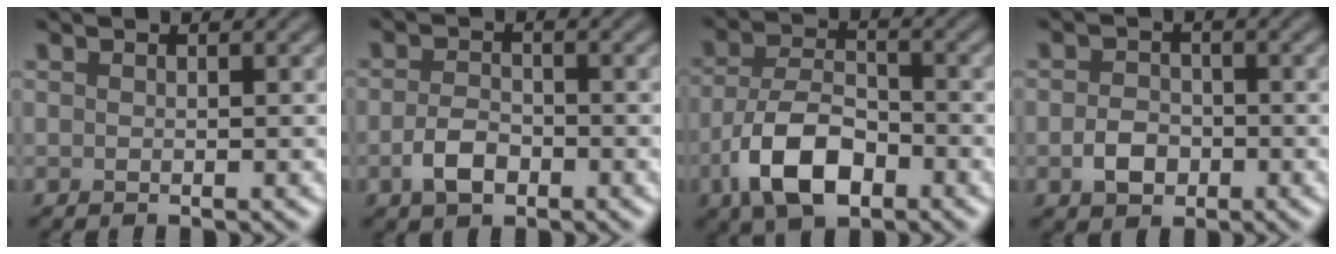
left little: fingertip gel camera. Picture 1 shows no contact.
{"total": 2.8, "force": [-1.3, 1.6, 1.8], "torque": [-0.035, 0.001, -0.030]}
{"total": 7.0, "force": [-3.4, 3.6, 4.9], "torque": [-0.097, -0.002, -0.072]}
{"total": 2.7, "force": [-1.0, 2.1, 1.5], "torque": [-0.025, 0.000, -0.025]}